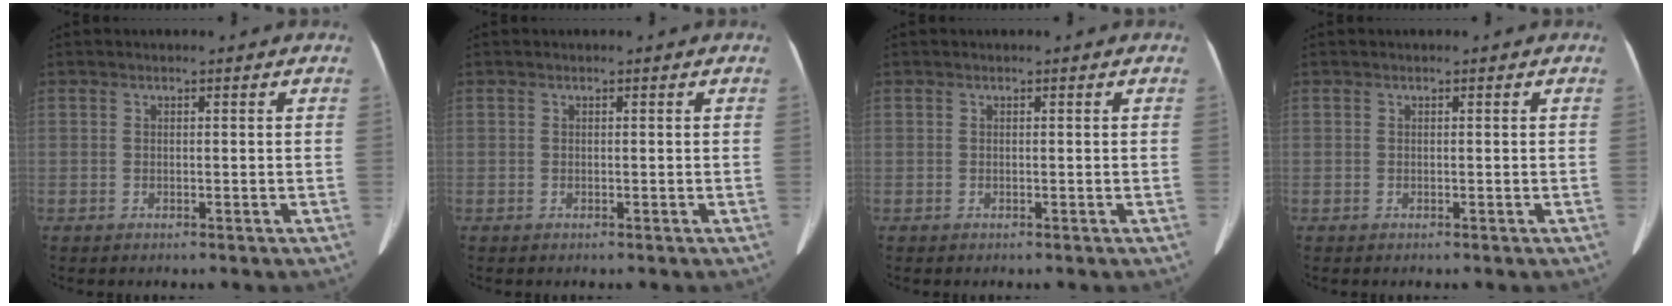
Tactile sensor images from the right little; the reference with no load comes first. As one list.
[{"total": 0.0}, {"total": 0.0}, {"total": 0.0}]